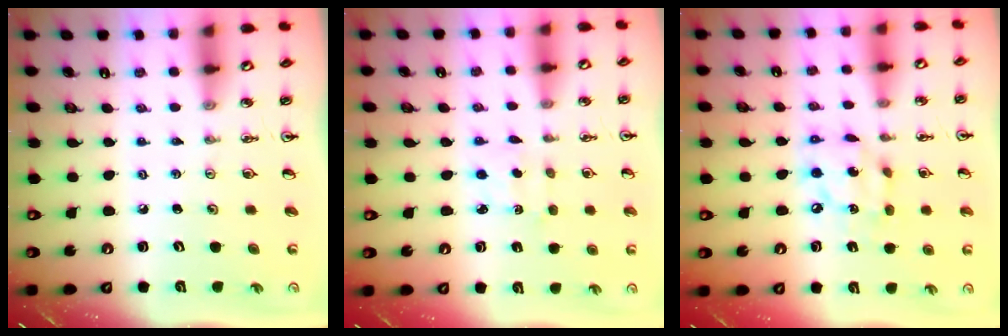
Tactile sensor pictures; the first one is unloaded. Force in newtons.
{"total": 2.5, "press": 2.4, "slide": 0.6}
{"total": 8.5, "press": 8.4, "slide": 0.6}